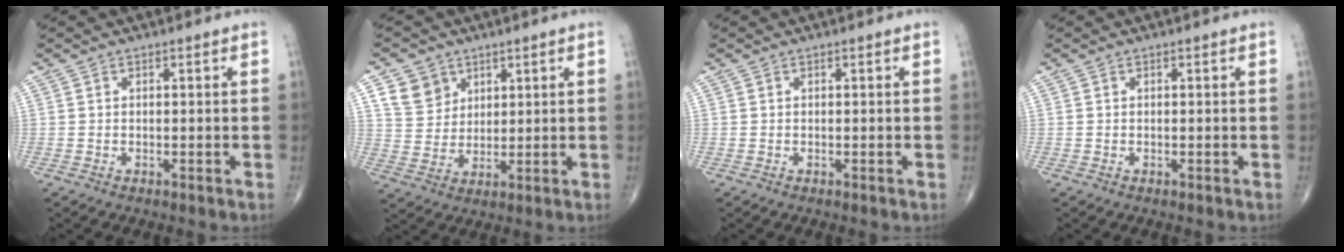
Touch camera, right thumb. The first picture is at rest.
{"total": 7.0, "force": [3.8, 5.6, 1.9], "torque": [-0.012, -0.021, 0.076]}
{"total": 0.0}
{"total": 0.0}